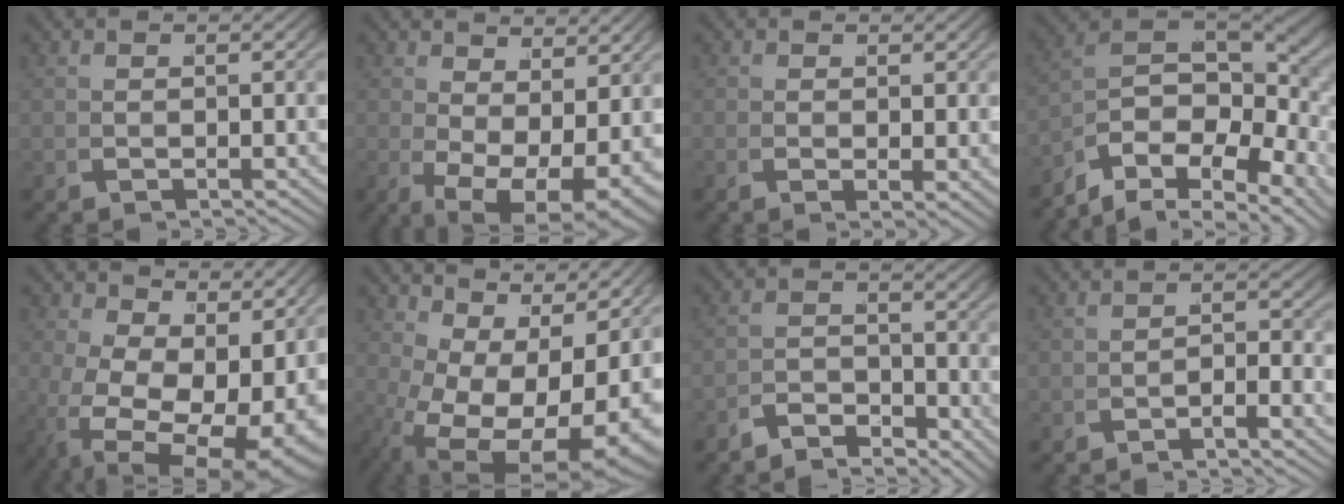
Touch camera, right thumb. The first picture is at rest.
{"total": 9.0, "force": [-1.9, 5.6, 6.8], "torque": [-0.134, -0.053, -0.006]}
{"total": 1.0, "force": [0.1, 0.3, 0.9], "torque": [-0.013, -0.003, 0.002]}
{"total": 16.0, "force": [-0.1, 11.2, 11.5], "torque": [-0.231, -0.026, -0.007]}
{"total": 14.8, "force": [-2.2, 9.4, 11.2], "torque": [-0.214, -0.067, 0.003]}
{"total": 14.0, "force": [-0.2, 8.4, 11.2], "torque": [-0.212, -0.047, 0.027]}
{"total": 4.1, "force": [-3.7, 1.6, 0.7], "torque": [0.004, -0.003, -0.077]}
{"total": 2.0, "force": [-1.6, -0.3, 1.0], "torque": [-0.016, 0.007, -0.035]}